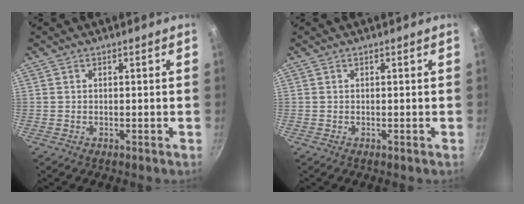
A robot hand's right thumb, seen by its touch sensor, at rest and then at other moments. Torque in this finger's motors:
{"motor_torque": [0.00, 0.00, 0.00, 0.00, 0.00]}